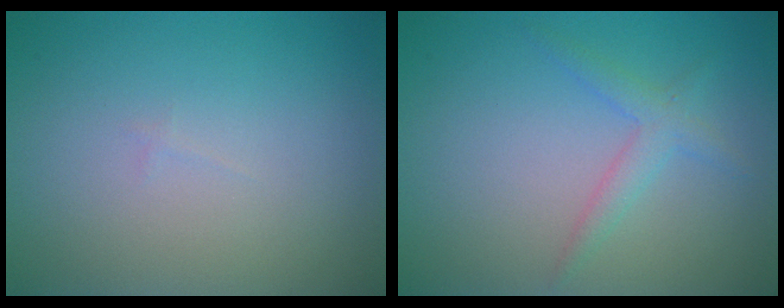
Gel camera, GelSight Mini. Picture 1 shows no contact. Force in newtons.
{"total": 1.9, "press": 1.9, "slide": 0.2}